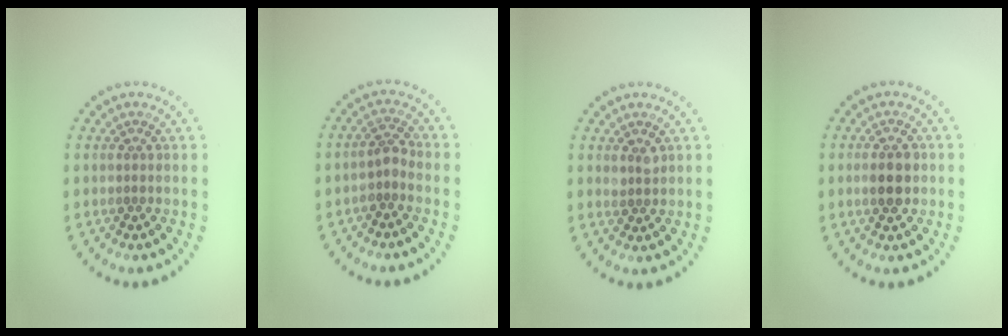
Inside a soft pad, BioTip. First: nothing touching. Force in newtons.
{"total": 1.8, "press": 1.4, "slide": 1.1}
{"total": 1.0, "press": 0.9, "slide": 0.3}
{"total": 2.9, "press": 2.9, "slide": 0.1}